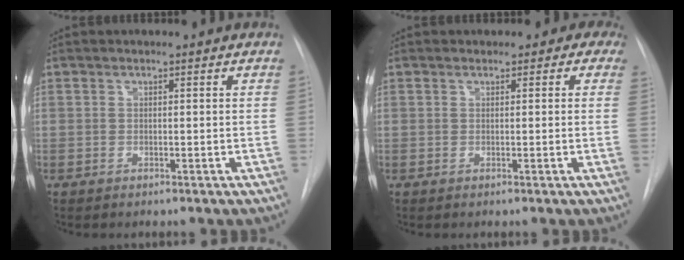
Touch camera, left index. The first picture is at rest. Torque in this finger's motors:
{"motor_torque": [0.92, -1.22, -0.25, -0.01]}